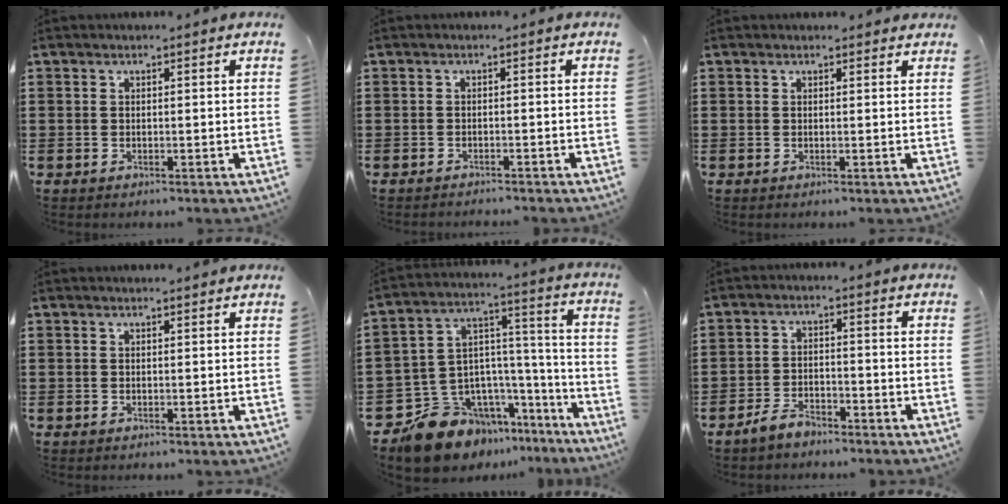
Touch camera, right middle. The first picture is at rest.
{"total": 0.9, "force": [-0.9, -0.1, 0.0], "torque": [-0.003, 0.000, -0.019]}
{"total": 0.5, "force": [0.4, 0.4, 0.1], "torque": [0.004, -0.002, 0.005]}
{"total": 0.5, "force": [0.5, -0.1, 0.1], "torque": [0.005, -0.005, 0.008]}
{"total": 13.8, "force": [-11.4, 7.1, 3.1], "torque": [-0.094, 0.021, -0.208]}
{"total": 3.6, "force": [-3.2, 1.1, 1.1], "torque": [-0.029, 0.008, -0.066]}